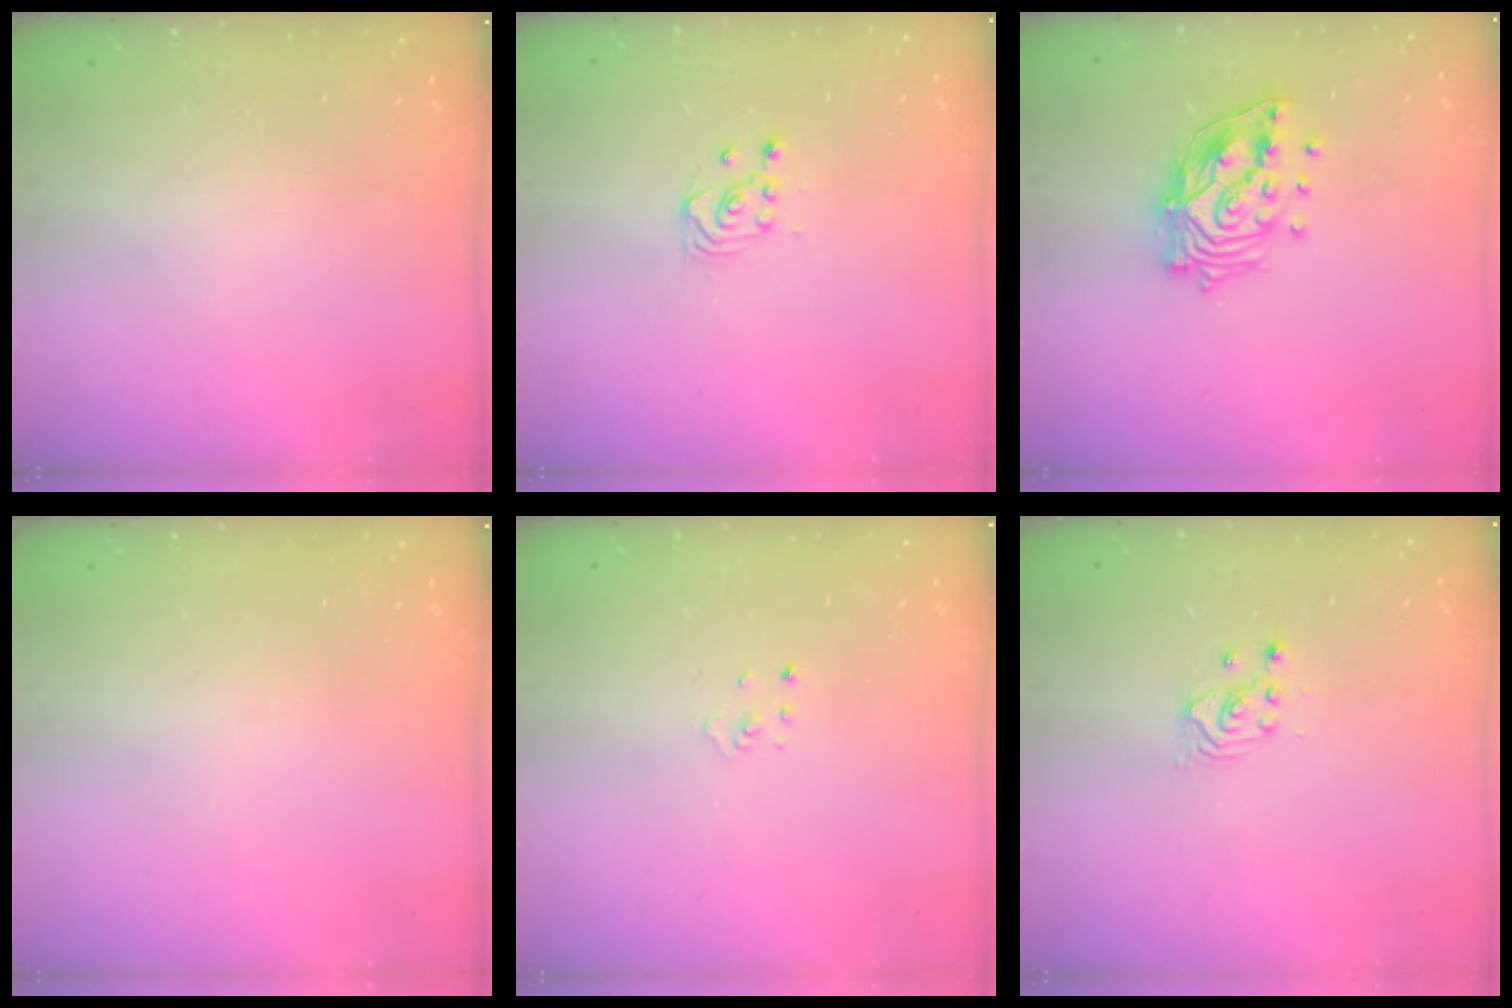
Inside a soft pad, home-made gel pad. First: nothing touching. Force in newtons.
{"total": 3.8, "press": 3.8, "slide": 0.3}
{"total": 16.0, "press": 15.9, "slide": 2.0}
{"total": 0.0}
{"total": 1.1, "press": 1.1, "slide": 0.1}
{"total": 2.4, "press": 2.3, "slide": 0.2}